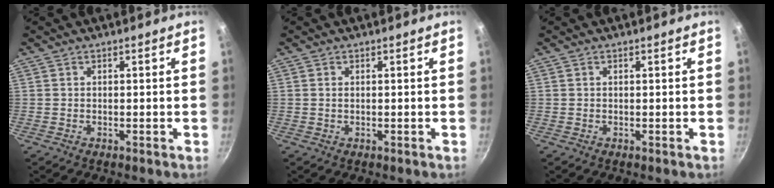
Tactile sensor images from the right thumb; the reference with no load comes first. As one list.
[{"total": 0.5, "force": [0.1, 0.3, 0.4], "torque": [-0.009, 0.001, 0.004]}, {"total": 0.0}]